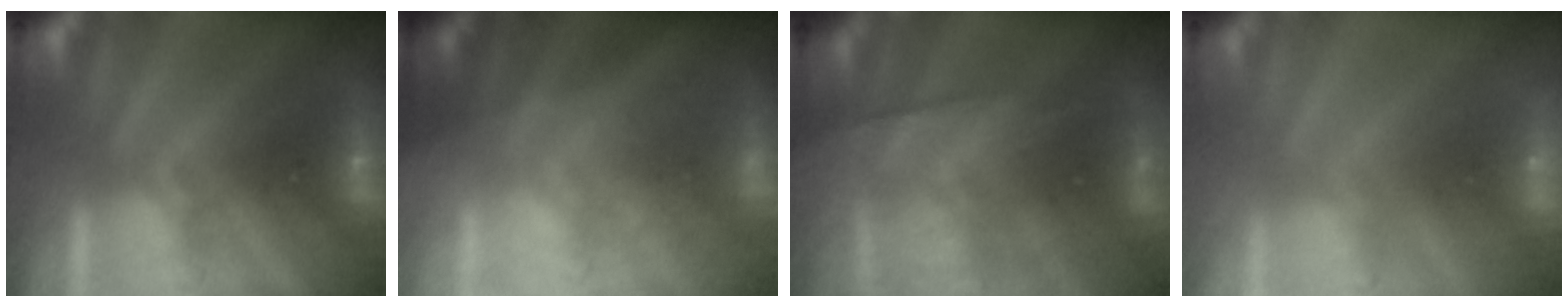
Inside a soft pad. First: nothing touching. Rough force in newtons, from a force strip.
{"total": 7.1}
{"total": 9.0}
{"total": 5.5}